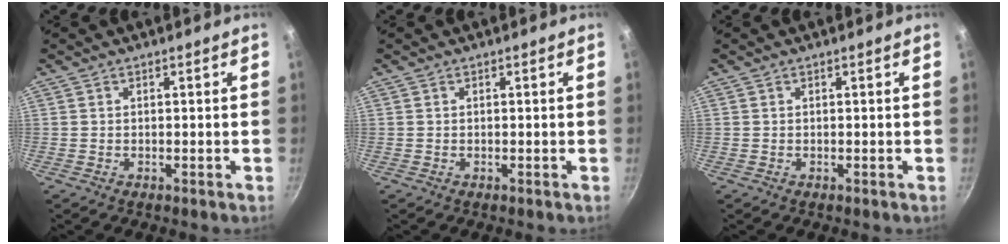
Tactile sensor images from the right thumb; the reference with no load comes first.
{"total": 0.0}
{"total": 0.0}